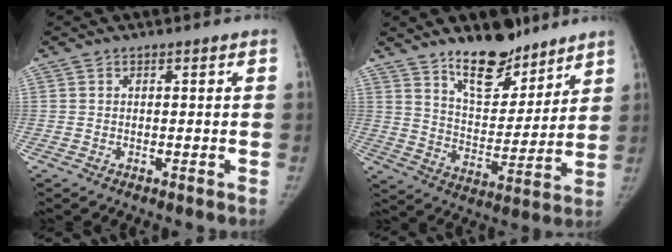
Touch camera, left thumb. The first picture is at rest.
{"total": 14.3, "force": [10.8, 6.3, 6.8], "torque": [-0.064, -0.084, 0.185]}